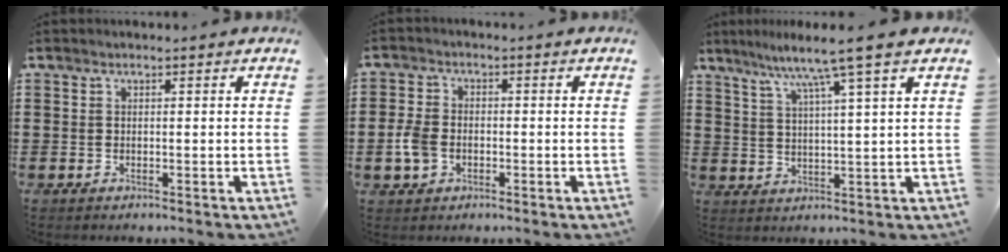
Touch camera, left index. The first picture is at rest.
{"total": 4.4, "force": [-1.1, 3.0, 3.0], "torque": [-0.083, -0.004, -0.027]}
{"total": 6.9, "force": [5.0, -1.4, 4.5], "torque": [-0.105, -0.022, 0.079]}